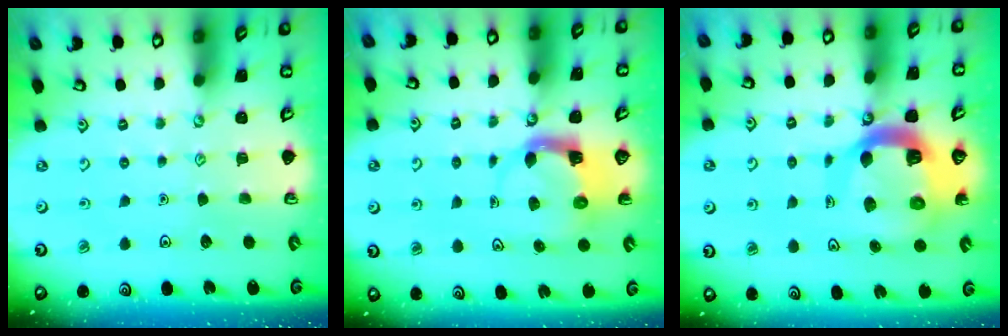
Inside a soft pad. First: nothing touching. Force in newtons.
{"total": 3.9, "press": 3.9, "slide": 0.6}
{"total": 14.8, "press": 14.6, "slide": 1.8}